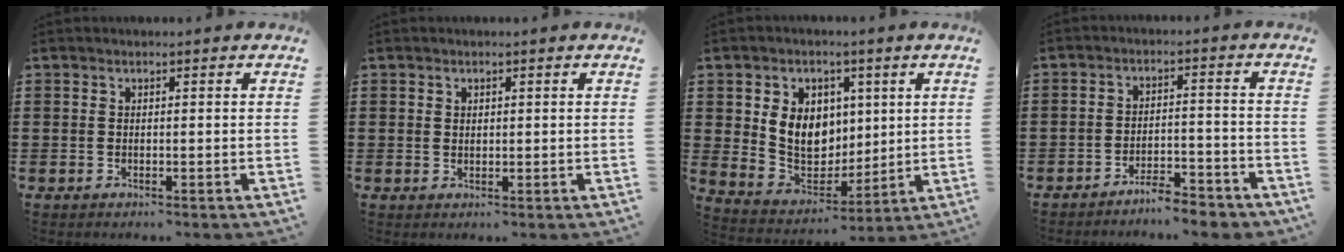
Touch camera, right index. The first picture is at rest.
{"total": 0.9, "force": [0.5, 0.6, 0.3], "torque": [-0.008, 0.003, 0.010]}
{"total": 8.8, "force": [2.0, 7.4, 4.3], "torque": [-0.102, 0.011, 0.040]}
{"total": 4.5, "force": [-4.3, 0.3, 1.0], "torque": [-0.020, 0.004, -0.088]}